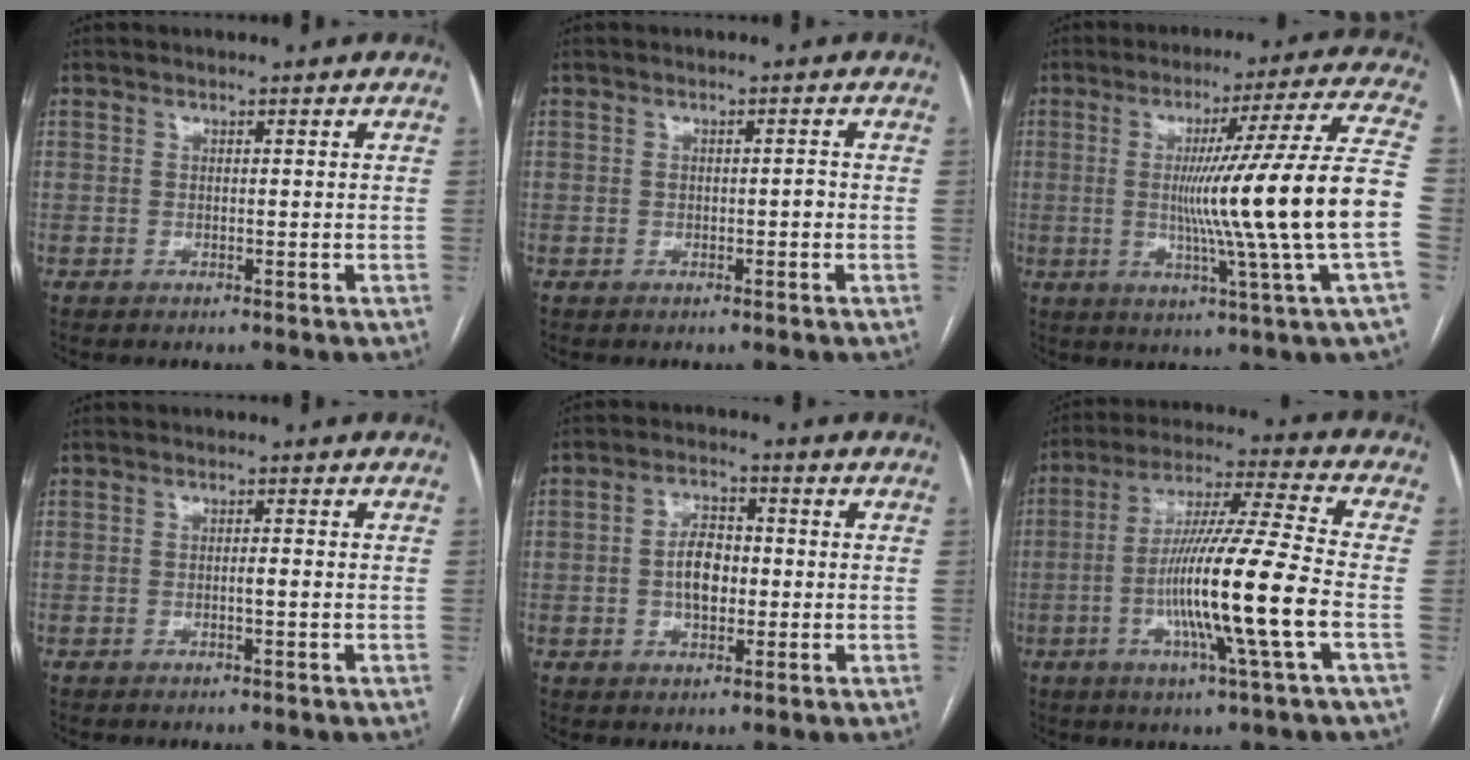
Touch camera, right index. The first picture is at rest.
{"total": 1.4, "force": [-0.3, 0.6, 1.2], "torque": [-0.019, 0.004, -0.003]}
{"total": 20.1, "force": [-1.7, -3.0, 19.8], "torque": [-0.270, -0.004, -0.039]}
{"total": 1.1, "force": [-0.4, -0.1, 1.1], "torque": [-0.017, 0.001, -0.006]}
{"total": 5.6, "force": [-0.4, 3.4, 4.5], "torque": [-0.085, 0.016, -0.005]}
{"total": 16.1, "force": [-3.9, -1.2, 15.6], "torque": [-0.290, -0.008, -0.080]}